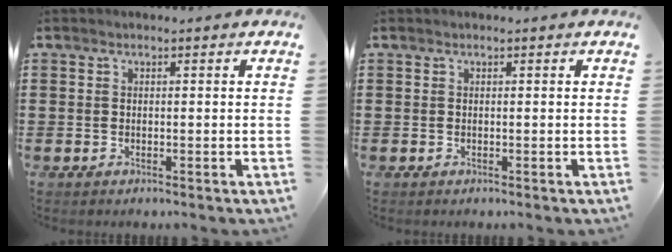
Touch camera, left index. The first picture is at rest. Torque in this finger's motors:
{"motor_torque": [0.00, 0.00, 0.00, 0.00]}